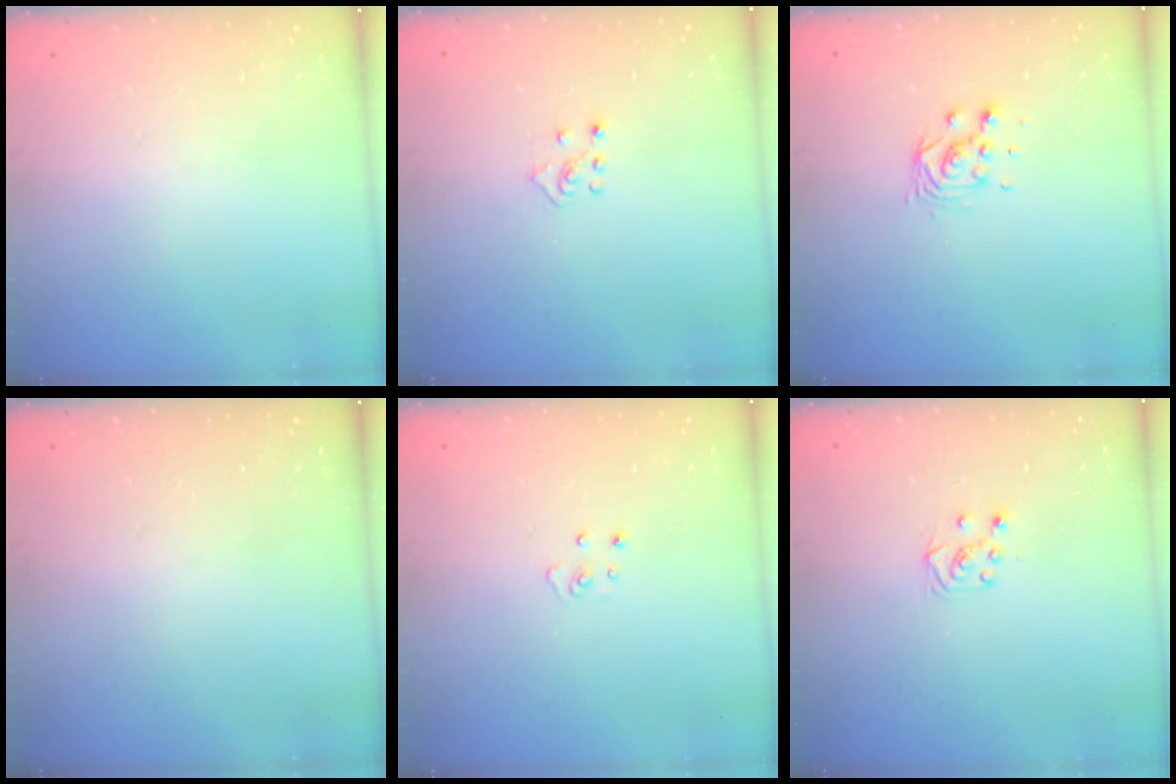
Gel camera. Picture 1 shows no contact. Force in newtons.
{"total": 2.3, "press": 2.3, "slide": 0.5}
{"total": 5.0, "press": 5.0, "slide": 0.1}
{"total": 0.0}
{"total": 3.9, "press": 3.9, "slide": 0.3}
{"total": 5.8, "press": 5.7, "slide": 0.6}